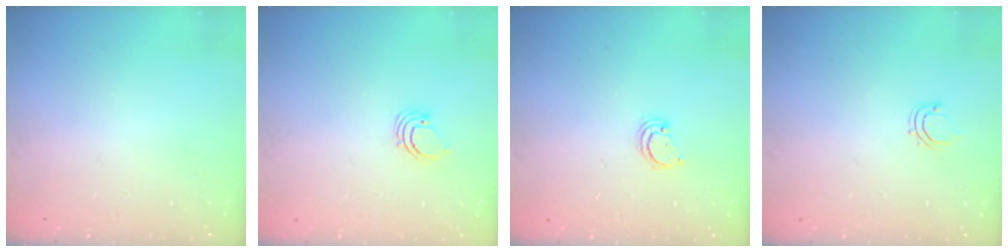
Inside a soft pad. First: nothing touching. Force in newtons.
{"total": 2.2, "press": 2.2, "slide": 0.2}
{"total": 2.1, "press": 2.1, "slide": 0.2}
{"total": 2.8, "press": 2.7, "slide": 0.5}